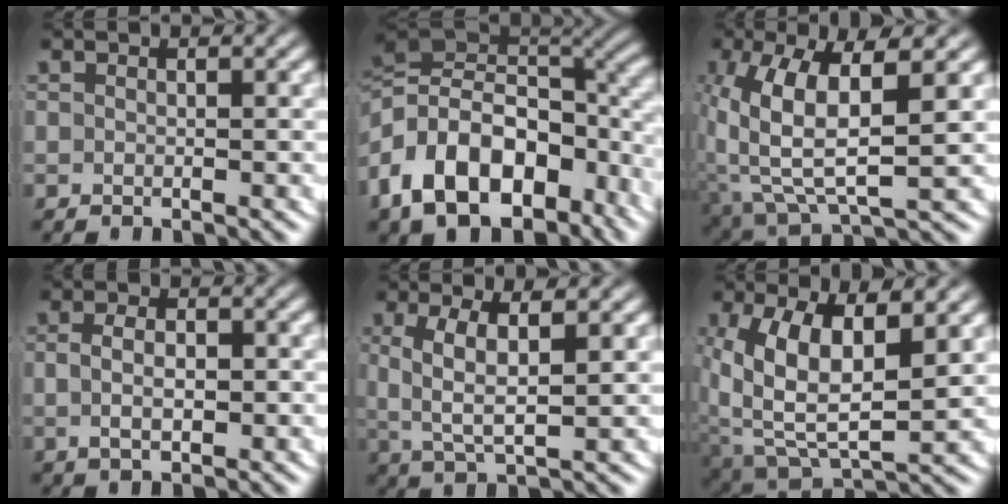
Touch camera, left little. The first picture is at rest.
{"total": 12.5, "force": [-2.2, 8.7, 8.6], "torque": [-0.178, -0.025, -0.017]}
{"total": 8.9, "force": [0.3, 4.7, 7.6], "torque": [-0.149, -0.015, 0.020]}
{"total": 2.5, "force": [-0.2, 1.0, 2.2], "torque": [-0.030, -0.003, 0.002]}
{"total": 3.7, "force": [0.6, 1.2, 3.5], "torque": [-0.078, -0.009, 0.022]}
{"total": 9.0, "force": [-0.3, 5.6, 7.0], "torque": [-0.148, -0.040, 0.020]}